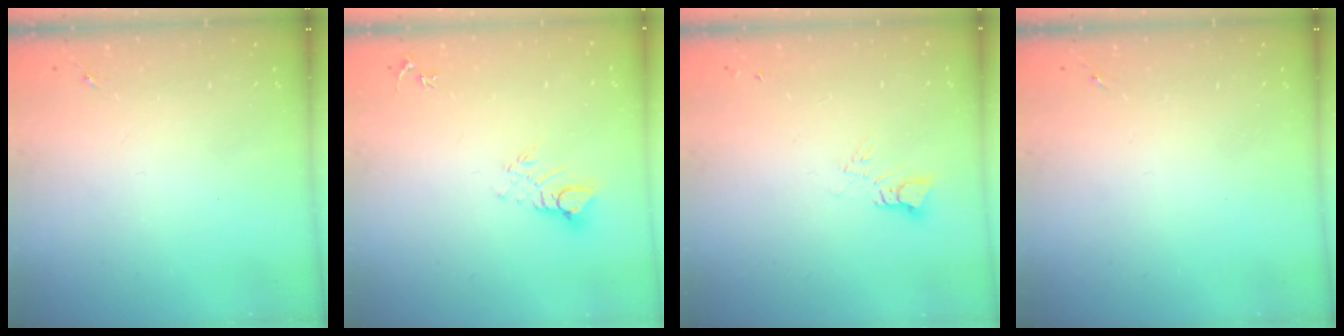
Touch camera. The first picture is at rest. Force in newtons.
{"total": 6.2, "press": 6.2, "slide": 0.5}
{"total": 3.4, "press": 3.4, "slide": 0.2}
{"total": 0.0}